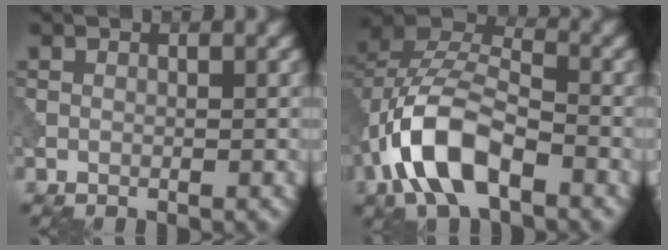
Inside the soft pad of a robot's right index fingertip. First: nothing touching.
{"total": 9.0, "force": [-4.0, 4.6, 6.6], "torque": [-0.136, 0.011, -0.084]}